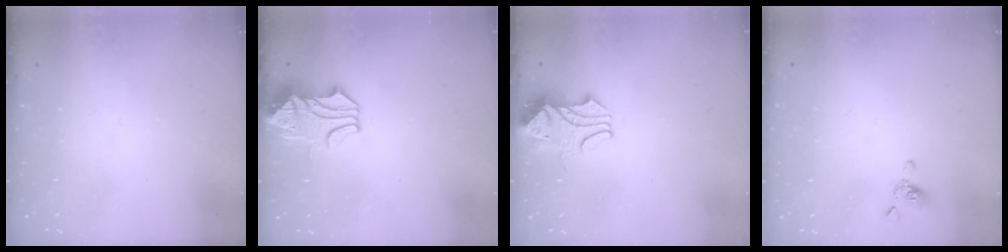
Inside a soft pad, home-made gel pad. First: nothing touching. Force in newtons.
{"total": 2.4, "press": 2.1, "slide": 1.1}
{"total": 2.4, "press": 2.3, "slide": 0.8}
{"total": 2.3, "press": 2.2, "slide": 0.5}